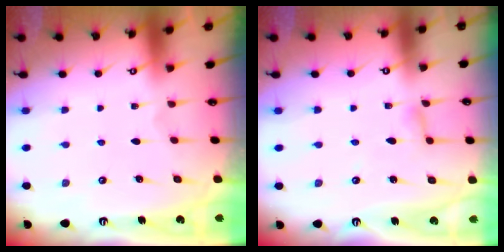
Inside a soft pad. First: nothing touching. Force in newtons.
{"total": 2.7, "press": 2.6, "slide": 0.2}